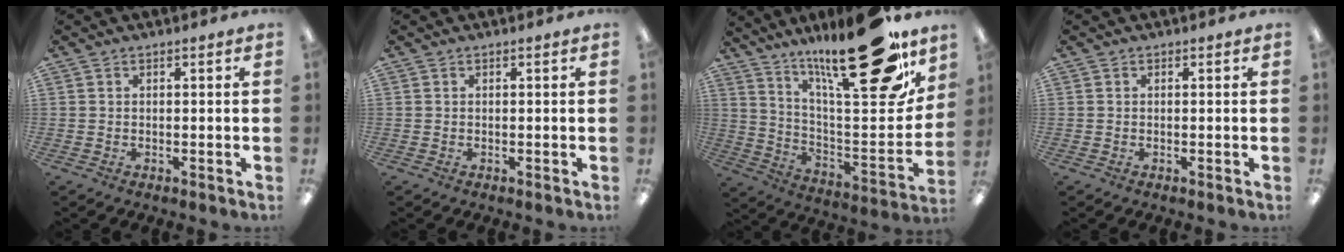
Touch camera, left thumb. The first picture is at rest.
{"total": 0.0}
{"total": 29.0, "force": [20.4, 8.0, 19.0], "torque": [-0.260, -0.131, 0.327]}
{"total": 0.0}